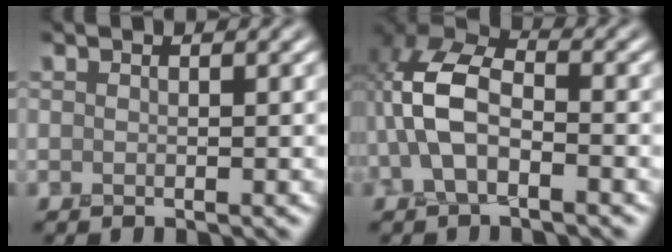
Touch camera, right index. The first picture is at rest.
{"total": 6.6, "force": [-1.3, 3.7, 5.4], "torque": [-0.127, 0.018, -0.033]}